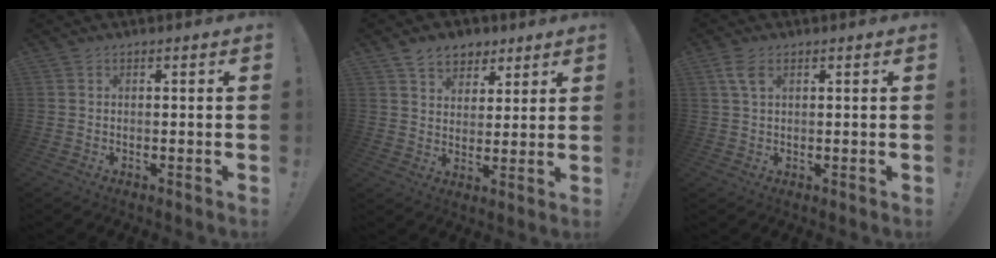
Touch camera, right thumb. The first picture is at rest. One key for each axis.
{"total": 8.4, "fx": 5.4, "fy": 6.0, "fz": 2.4, "tx": -0.041, "ty": -0.026, "tz": 0.106}
{"total": 4.2, "fx": 1.7, "fy": 2.1, "fz": 3.2, "tx": -0.061, "ty": 0.002, "tz": 0.031}